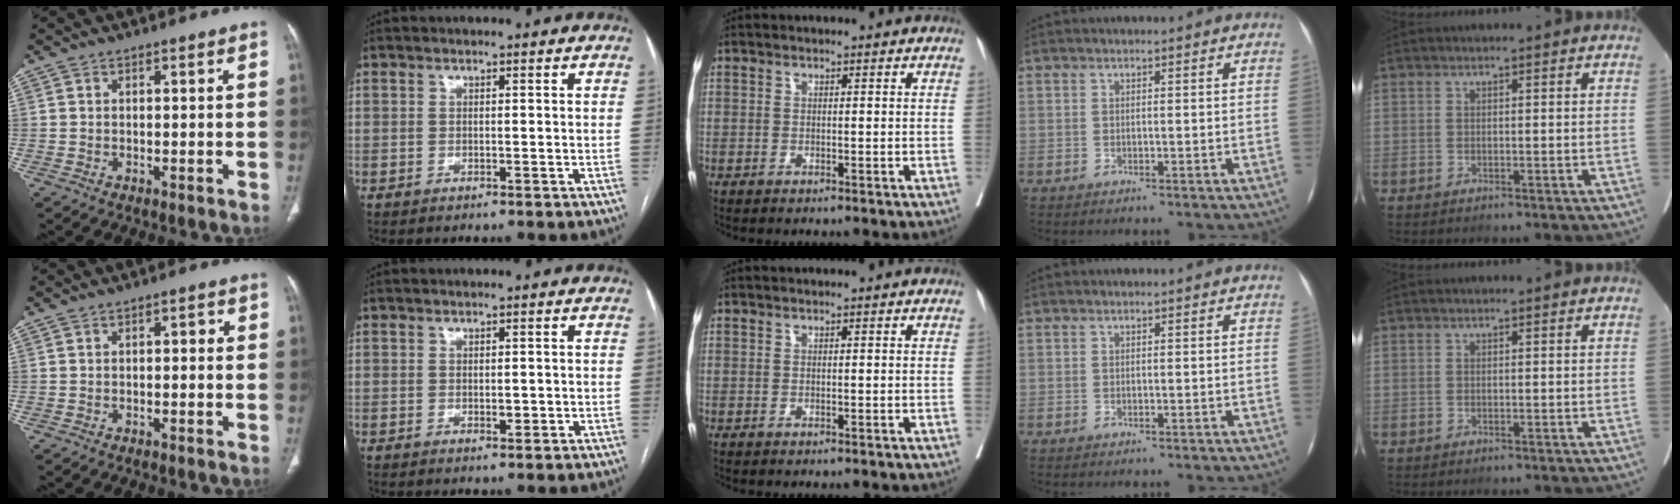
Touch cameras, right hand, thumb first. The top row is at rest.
{"thumb": {"total": 1.7, "force": [0.1, 0.9, 1.4], "torque": [-0.012, 0.008, -0.004]}, "index": {"total": 1.2, "force": [-0.2, 0.7, 0.9], "torque": [-0.014, -0.001, 0.000]}}